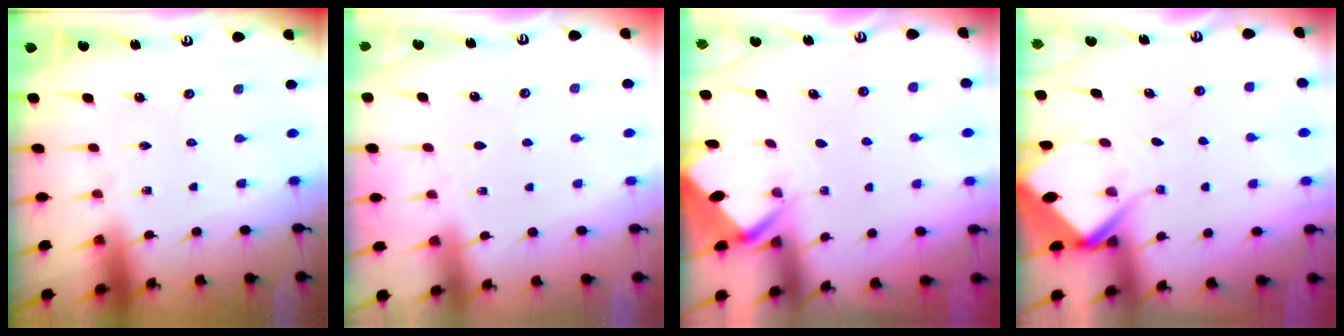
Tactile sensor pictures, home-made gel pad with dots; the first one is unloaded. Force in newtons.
{"total": 3.0, "press": 3.0, "slide": 0.5}
{"total": 2.8, "press": 2.8, "slide": 0.2}
{"total": 6.5, "press": 6.5, "slide": 0.6}